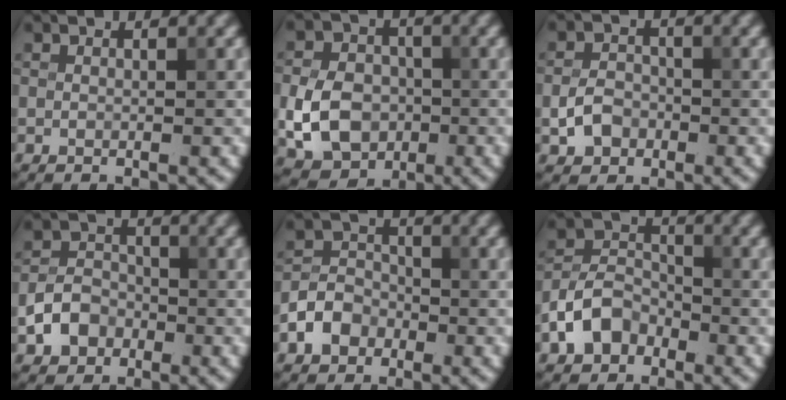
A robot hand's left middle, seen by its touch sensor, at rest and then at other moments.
{"total": 6.6, "force": [-1.5, 5.2, 3.8], "torque": [-0.070, 0.001, -0.037]}
{"total": 2.8, "force": [-1.1, 2.2, 1.4], "torque": [-0.021, 0.002, -0.025]}
{"total": 3.5, "force": [-1.5, 2.8, 1.6], "torque": [-0.028, 0.004, -0.030]}
{"total": 3.6, "force": [-1.7, 2.8, 1.5], "torque": [-0.029, 0.006, -0.035]}
{"total": 4.5, "force": [-2.3, 3.3, 2.0], "torque": [-0.040, 0.004, -0.050]}